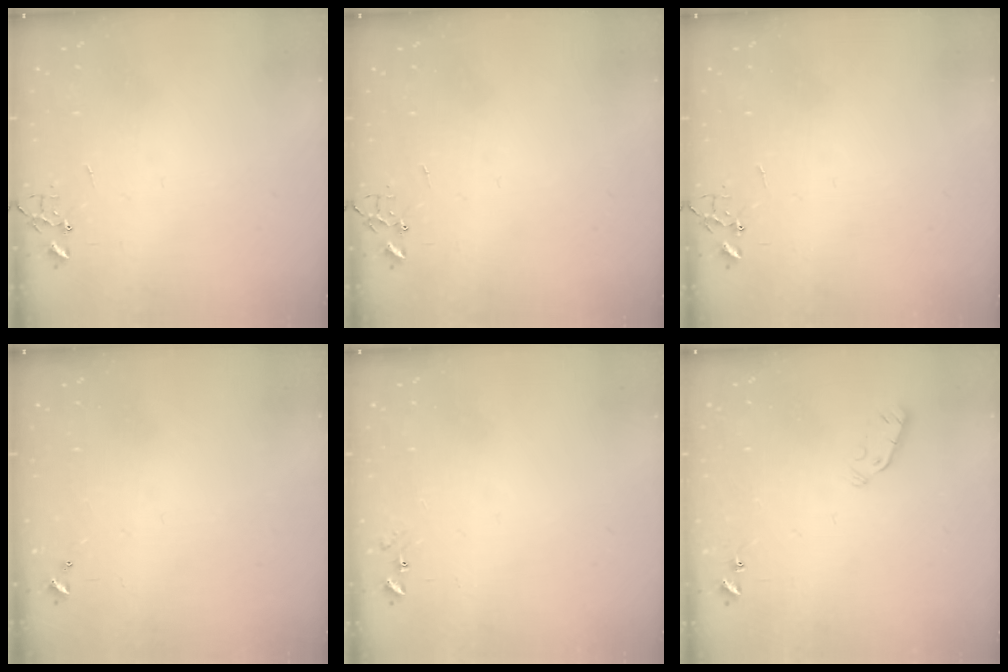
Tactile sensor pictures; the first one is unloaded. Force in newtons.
{"total": 0.0}
{"total": 0.0}
{"total": 0.0}
{"total": 6.9, "press": 6.8, "slide": 0.6}
{"total": 3.3, "press": 3.1, "slide": 1.0}